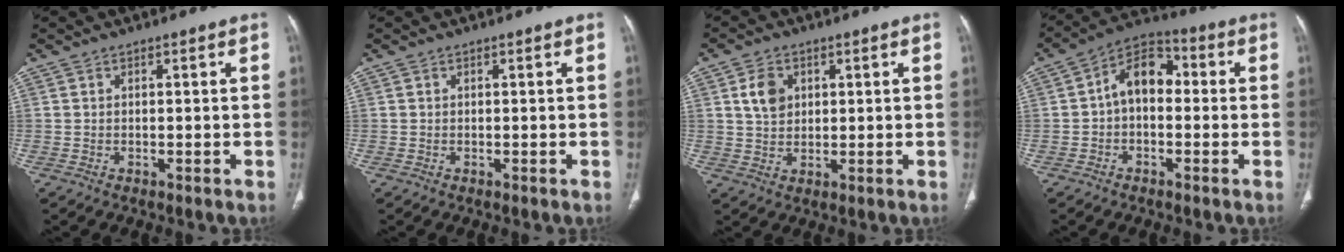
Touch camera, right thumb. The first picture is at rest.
{"total": 0.0}
{"total": 5.2, "force": [1.8, 3.8, 3.0], "torque": [-0.041, -0.008, 0.035]}
{"total": 9.1, "force": [-0.1, 6.0, 6.8], "torque": [-0.088, 0.035, -0.020]}